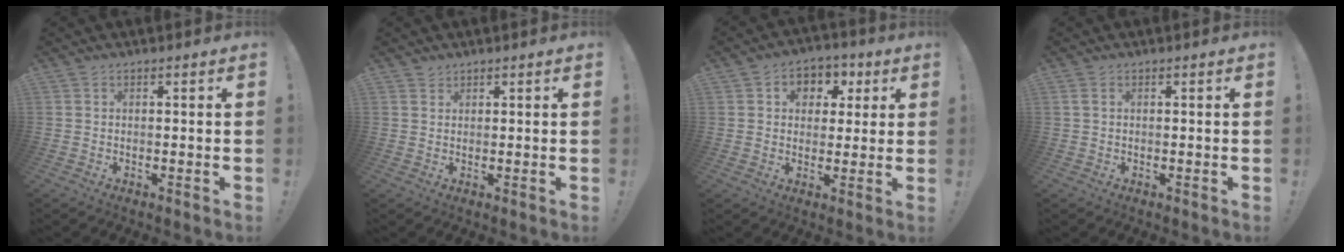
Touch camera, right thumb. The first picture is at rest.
{"total": 1.4, "force": [1.3, 0.6, 0.0], "torque": [0.008, -0.008, 0.022]}
{"total": 7.1, "force": [1.4, 6.5, 2.6], "torque": [-0.024, -0.002, 0.026]}
{"total": 0.9, "force": [0.3, 0.4, 0.7], "torque": [-0.015, 0.003, 0.006]}